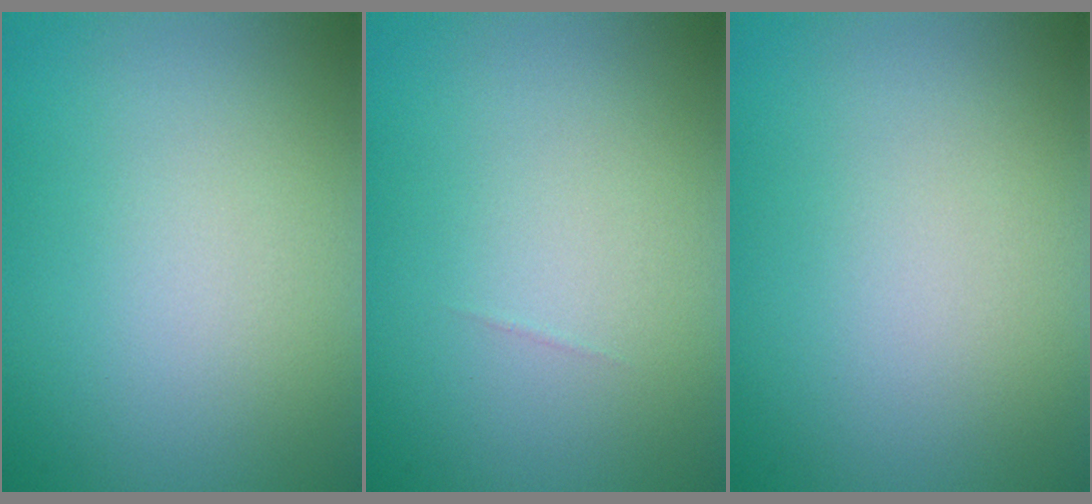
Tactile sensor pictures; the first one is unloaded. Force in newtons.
{"total": 0.0}
{"total": 0.0}